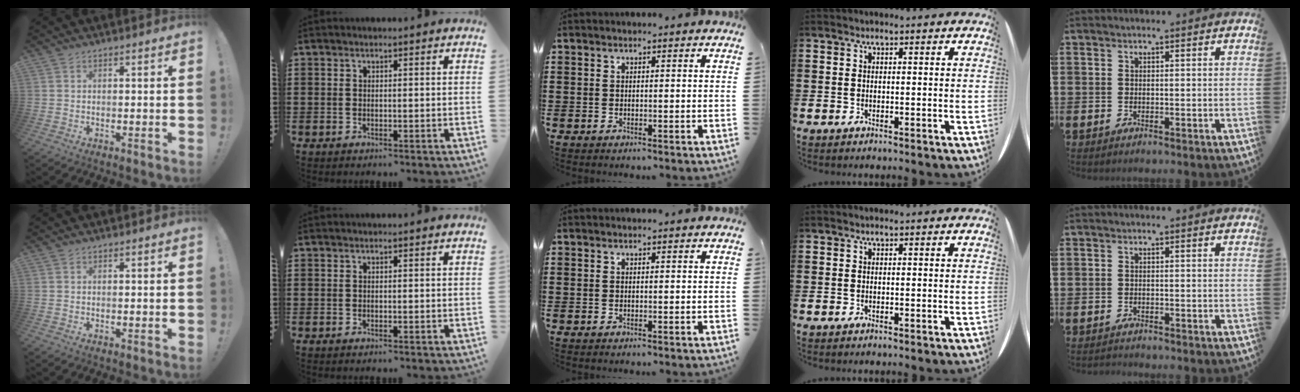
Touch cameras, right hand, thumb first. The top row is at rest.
{"little": {"total": 0.6, "force": [-0.6, 0.0, -0.1], "torque": [-0.001, -0.002, -0.012]}}